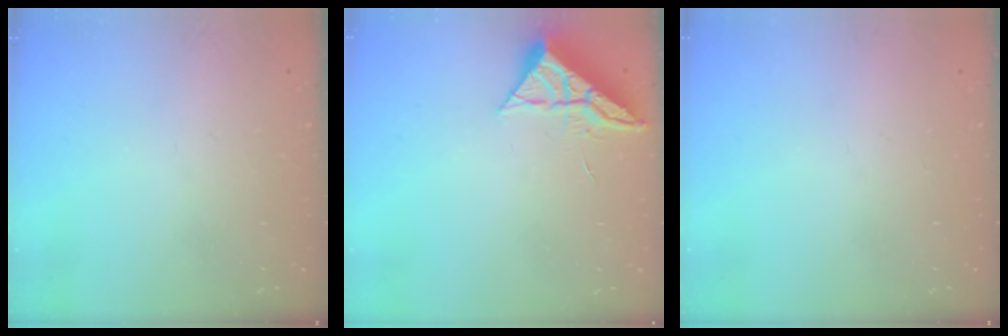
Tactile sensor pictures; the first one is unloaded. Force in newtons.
{"total": 6.6, "press": 6.6, "slide": 0.3}
{"total": 0.0}